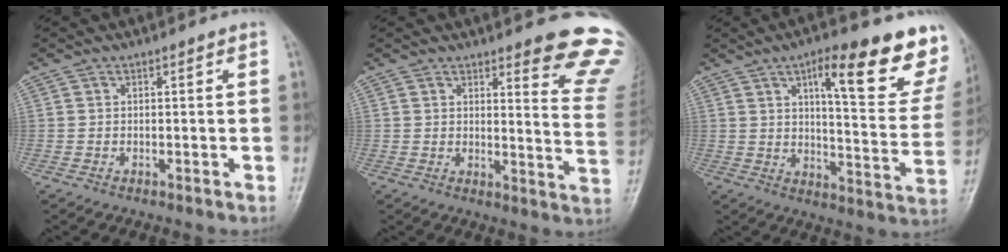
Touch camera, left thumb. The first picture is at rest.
{"total": 12.7, "force": [10.3, 2.6, 7.0], "torque": [-0.044, -0.094, 0.100]}
{"total": 20.7, "force": [12.1, 5.9, 15.7], "torque": [-0.163, -0.052, 0.159]}